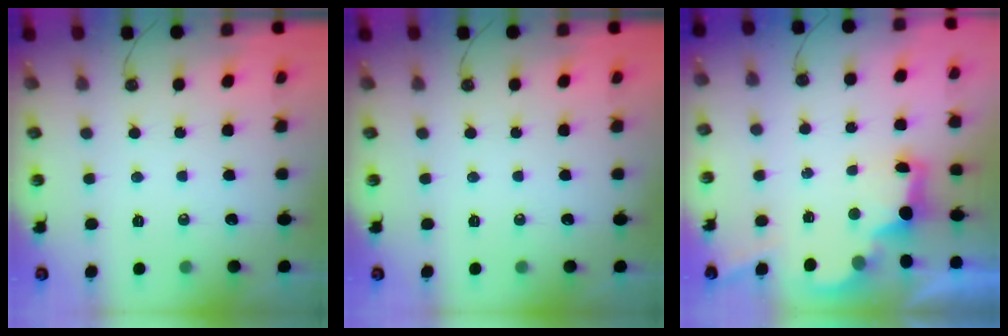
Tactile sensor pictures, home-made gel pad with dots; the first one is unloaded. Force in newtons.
{"total": 0.0}
{"total": 2.9, "press": 2.8, "slide": 0.9}